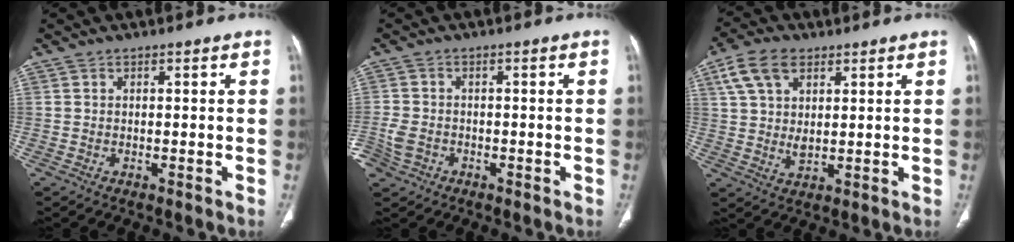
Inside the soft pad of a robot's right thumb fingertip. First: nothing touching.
{"total": 5.9, "force": [-2.8, 4.7, 2.5], "torque": [-0.061, 0.019, -0.045]}
{"total": 9.7, "force": [4.4, 5.7, 6.5], "torque": [-0.122, -0.005, 0.085]}